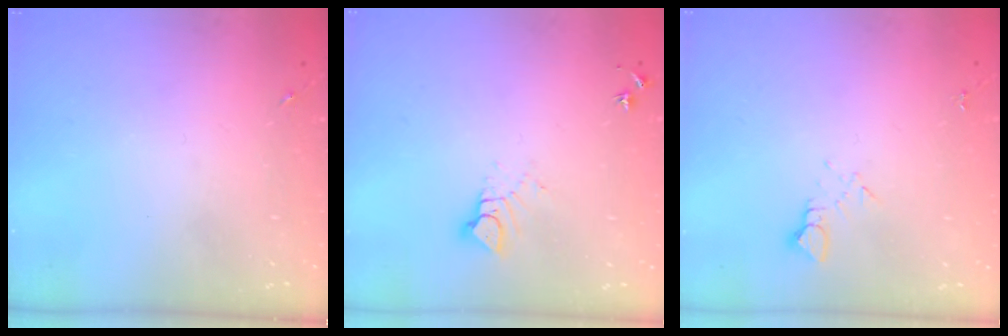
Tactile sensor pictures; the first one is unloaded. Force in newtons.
{"total": 6.3, "press": 6.3, "slide": 0.1}
{"total": 2.7, "press": 2.7, "slide": 0.2}